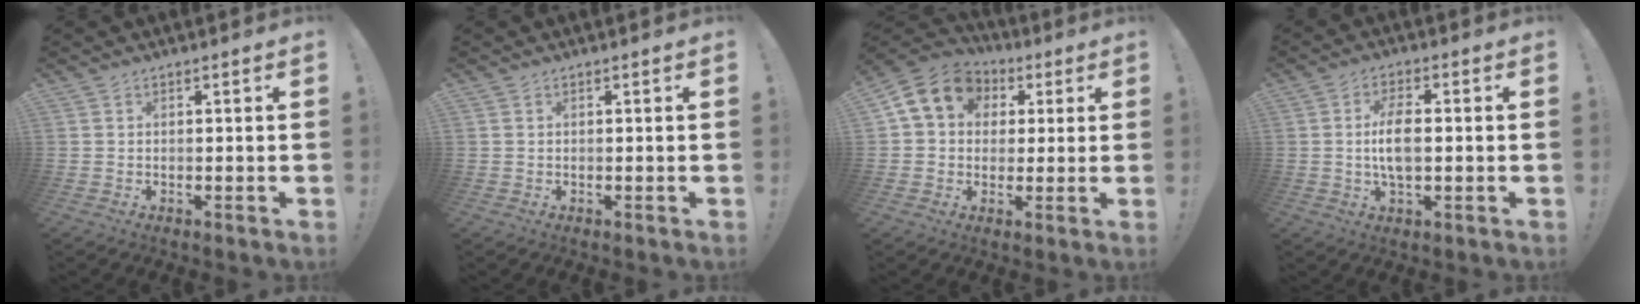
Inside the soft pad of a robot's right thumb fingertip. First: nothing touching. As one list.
[{"total": 0.0}, {"total": 12.2, "force": [3.8, 9.9, 6.0], "torque": [-0.083, -0.005, 0.077]}, {"total": 7.6, "force": [-0.3, 3.3, 6.9], "torque": [-0.131, -0.001, -0.010]}]